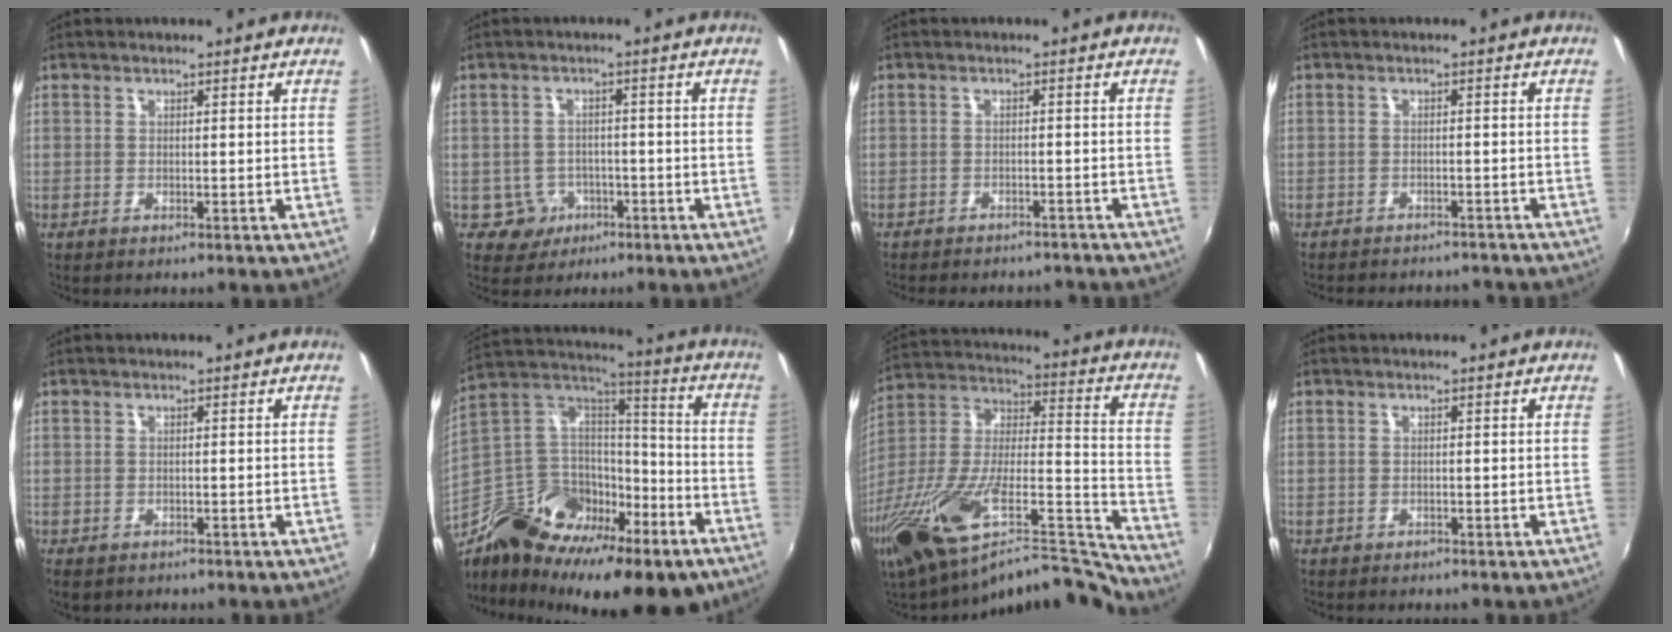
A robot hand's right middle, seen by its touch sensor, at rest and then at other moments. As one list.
[{"total": 4.1, "force": [-1.9, 3.6, 0.5], "torque": [-0.019, 0.010, -0.023]}, {"total": 10.1, "force": [-9.0, 2.9, 3.5], "torque": [-0.083, -0.012, -0.118]}, {"total": 10.0, "force": [-9.0, 2.7, 3.4], "torque": [-0.079, -0.013, -0.118]}, {"total": 1.7, "force": [-0.9, 1.0, 1.0], "torque": [-0.020, -0.009, -0.013]}, {"total": 26.5, "force": [-15.3, 14.0, 16.5], "torque": [-0.297, 0.006, -0.239]}, {"total": 29.1, "force": [-22.9, 5.9, 17.0], "torque": [-0.285, -0.045, -0.374]}, {"total": 0.0}]